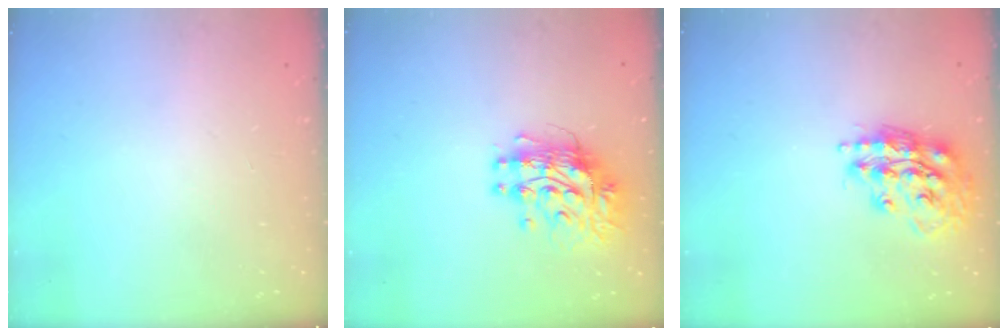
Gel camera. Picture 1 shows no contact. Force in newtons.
{"total": 11.9, "press": 11.9, "slide": 1.0}
{"total": 16.2, "press": 16.2, "slide": 1.5}